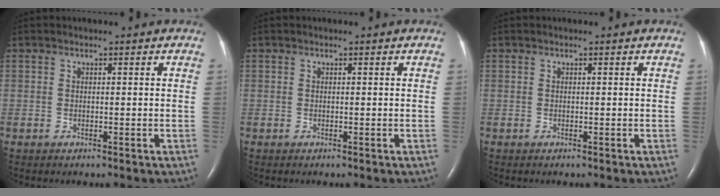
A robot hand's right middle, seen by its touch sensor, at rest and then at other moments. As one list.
[{"total": 0.0}, {"total": 0.0}]